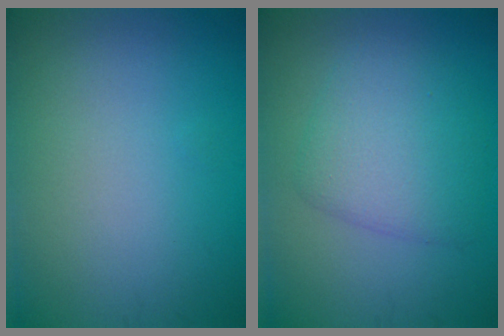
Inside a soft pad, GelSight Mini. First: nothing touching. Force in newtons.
{"total": 4.5, "press": 4.5, "slide": 0.3}